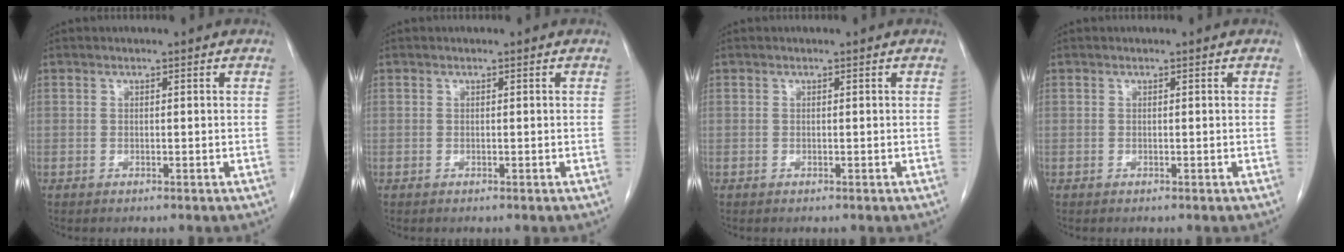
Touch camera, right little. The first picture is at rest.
{"total": 0.0}
{"total": 0.0}
{"total": 0.0}